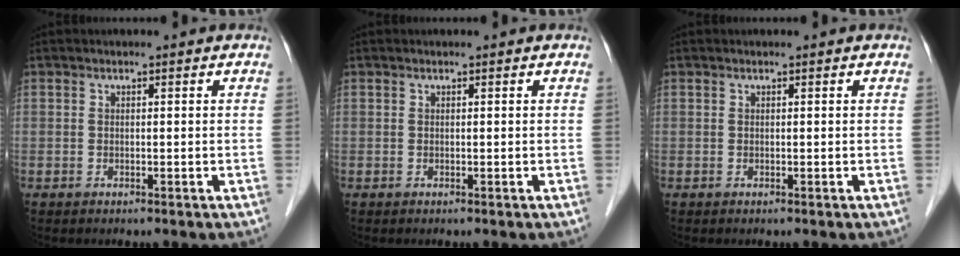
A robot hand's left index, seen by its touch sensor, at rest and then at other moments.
{"total": 0.0}
{"total": 0.0}